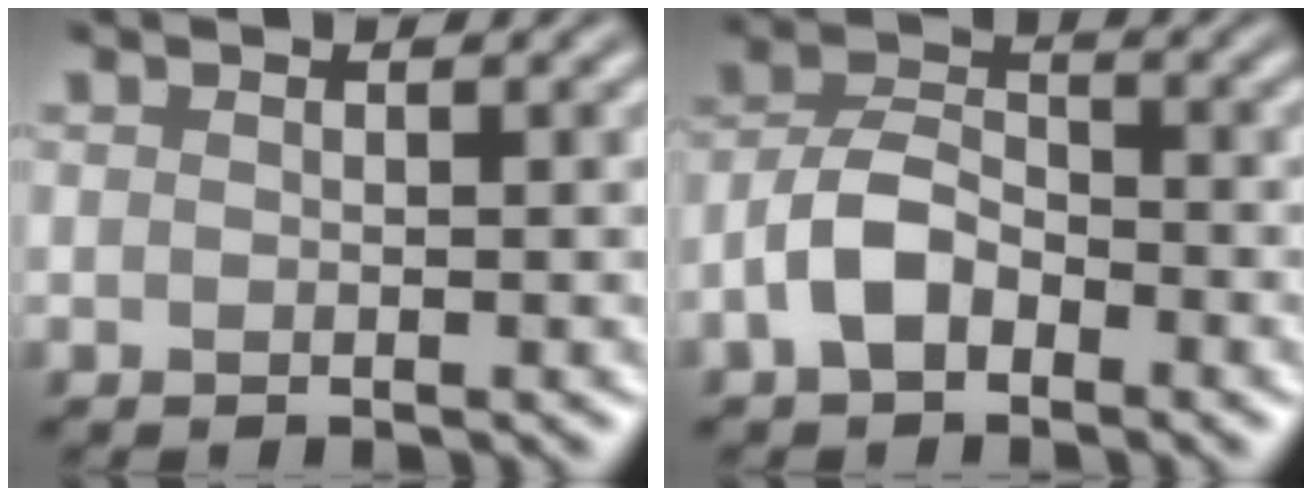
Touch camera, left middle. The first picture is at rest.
{"total": 4.3, "force": [-2.1, 2.6, 2.7], "torque": [-0.053, 0.013, -0.045]}